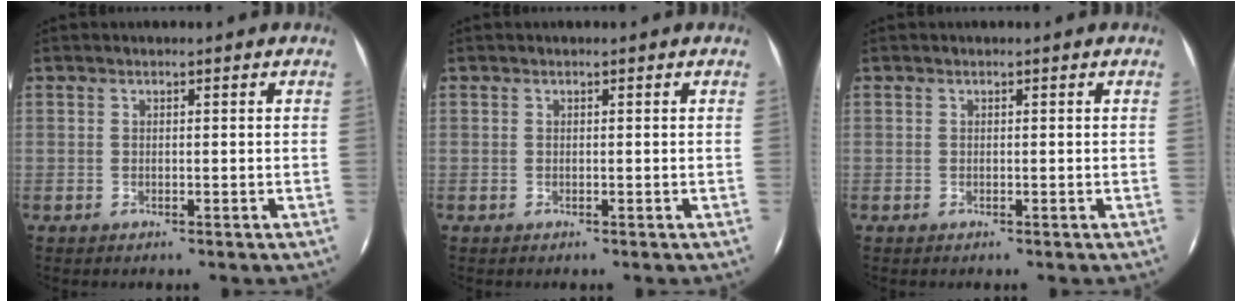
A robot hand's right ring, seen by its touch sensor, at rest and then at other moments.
{"total": 0.0}
{"total": 0.0}